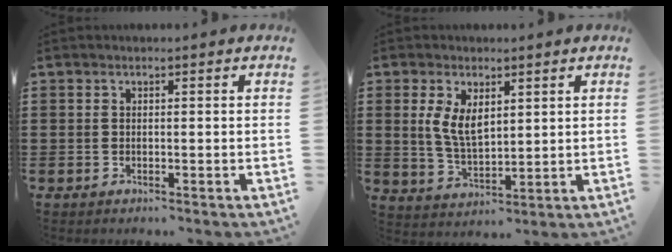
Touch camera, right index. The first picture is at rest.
{"total": 5.4, "force": [1.7, 2.8, 4.3], "torque": [-0.091, 0.006, 0.031]}